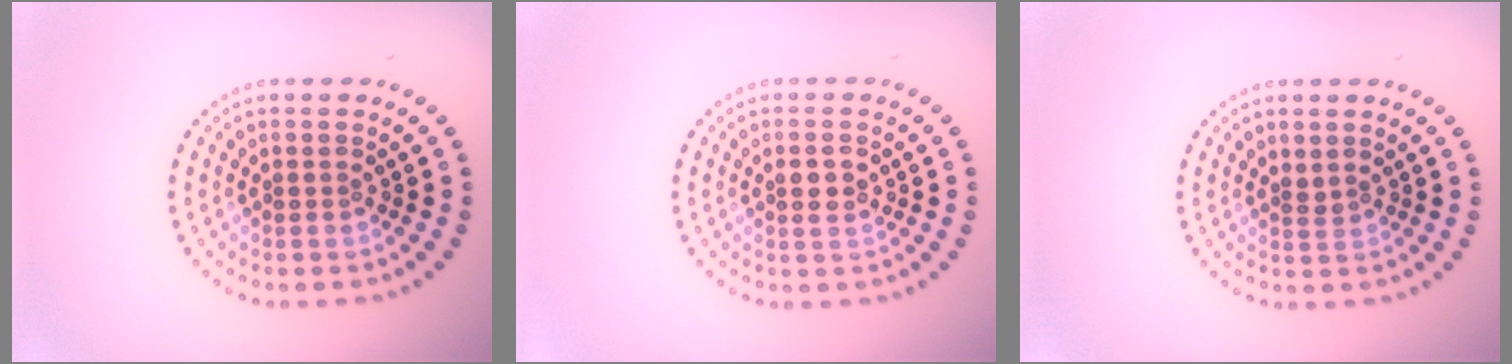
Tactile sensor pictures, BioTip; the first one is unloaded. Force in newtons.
{"total": 1.7, "press": 1.6, "slide": 0.2}
{"total": 0.7, "press": 0.4, "slide": 0.5}